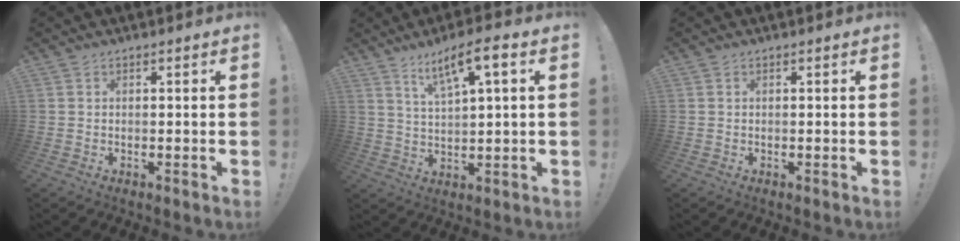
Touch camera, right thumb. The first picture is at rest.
{"total": 8.8, "force": [4.4, 1.7, 7.4], "torque": [-0.121, -0.018, 0.072]}
{"total": 0.0}